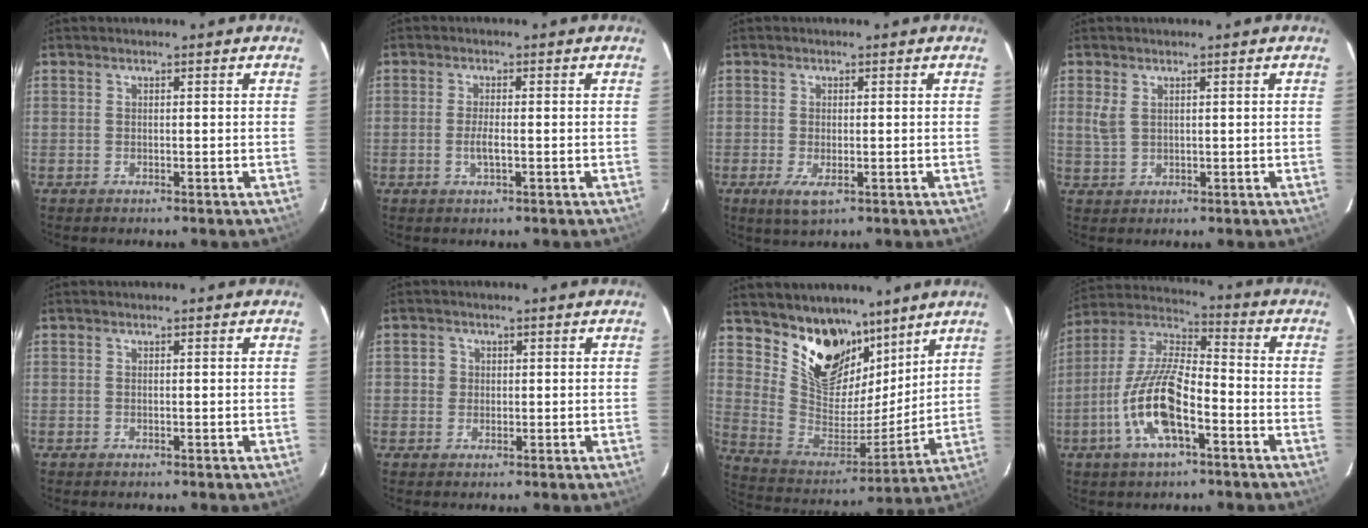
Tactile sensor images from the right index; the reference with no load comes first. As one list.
[{"total": 2.6, "force": [-0.7, 0.4, 2.4], "torque": [-0.047, -0.004, -0.013]}, {"total": 3.8, "force": [-1.3, 1.5, 3.2], "torque": [-0.065, -0.013, -0.019]}, {"total": 2.7, "force": [1.1, 1.7, 1.9], "torque": [-0.037, 0.001, 0.024]}, {"total": 0.0}, {"total": 2.3, "force": [0.2, 2.3, 0.3], "torque": [-0.002, 0.006, -0.001]}, {"total": 17.6, "force": [12.1, 10.1, 7.8], "torque": [-0.169, -0.010, 0.230]}, {"total": 14.9, "force": [-6.0, 5.0, 12.7], "torque": [-0.265, -0.004, -0.120]}]